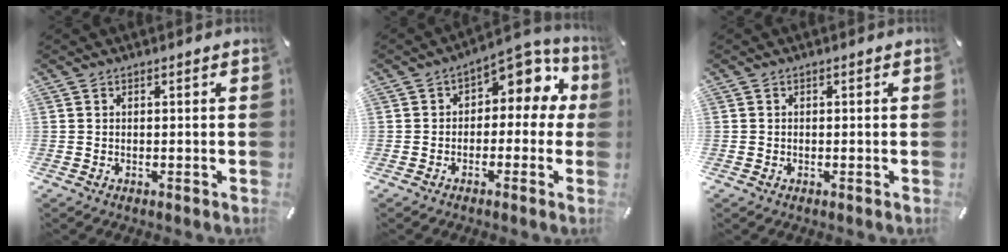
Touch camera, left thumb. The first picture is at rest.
{"total": 8.6, "force": [3.0, 5.5, 5.9], "torque": [-0.072, -0.022, 0.048]}
{"total": 0.7, "force": [-0.1, 0.7, 0.2], "torque": [-0.001, 0.005, -0.004]}